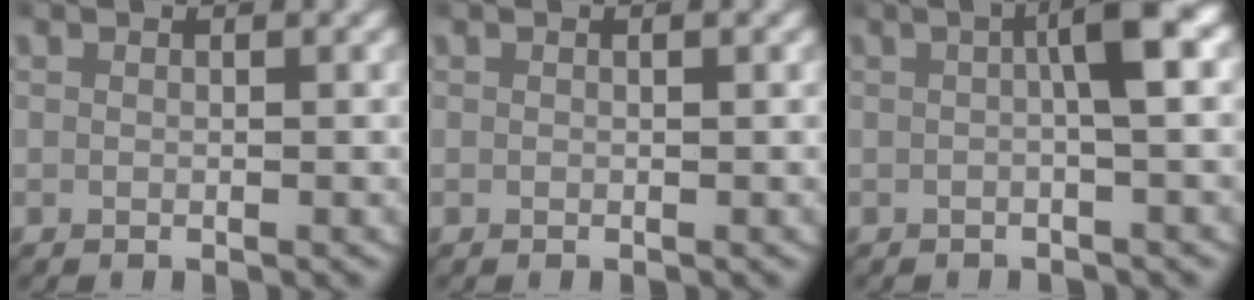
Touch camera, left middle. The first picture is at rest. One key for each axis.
{"total": 0.0}
{"total": 4.3, "fx": 0.5, "fy": 0.5, "fz": 4.2, "tx": -0.061, "ty": 0.018, "tz": 0.000}